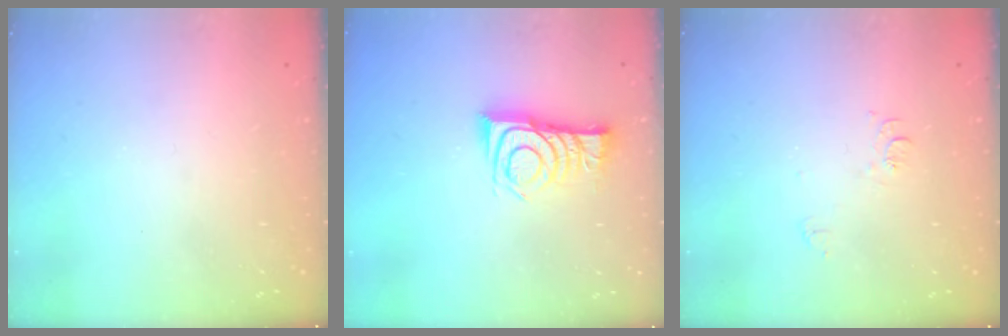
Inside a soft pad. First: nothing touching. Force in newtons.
{"total": 9.9, "press": 9.9, "slide": 0.4}
{"total": 6.9, "press": 6.9, "slide": 0.7}